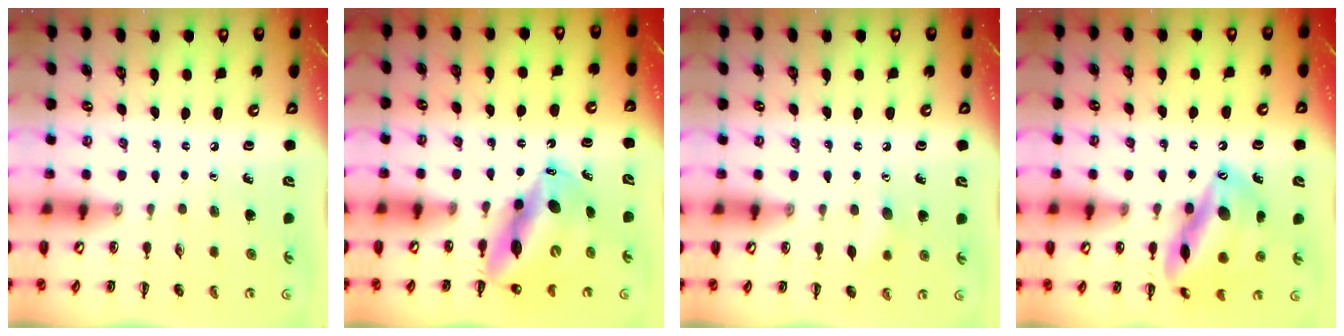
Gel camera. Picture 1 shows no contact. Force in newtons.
{"total": 14.1, "press": 13.6, "slide": 3.6}
{"total": 5.7, "press": 5.5, "slide": 1.2}
{"total": 18.6, "press": 18.6, "slide": 1.6}